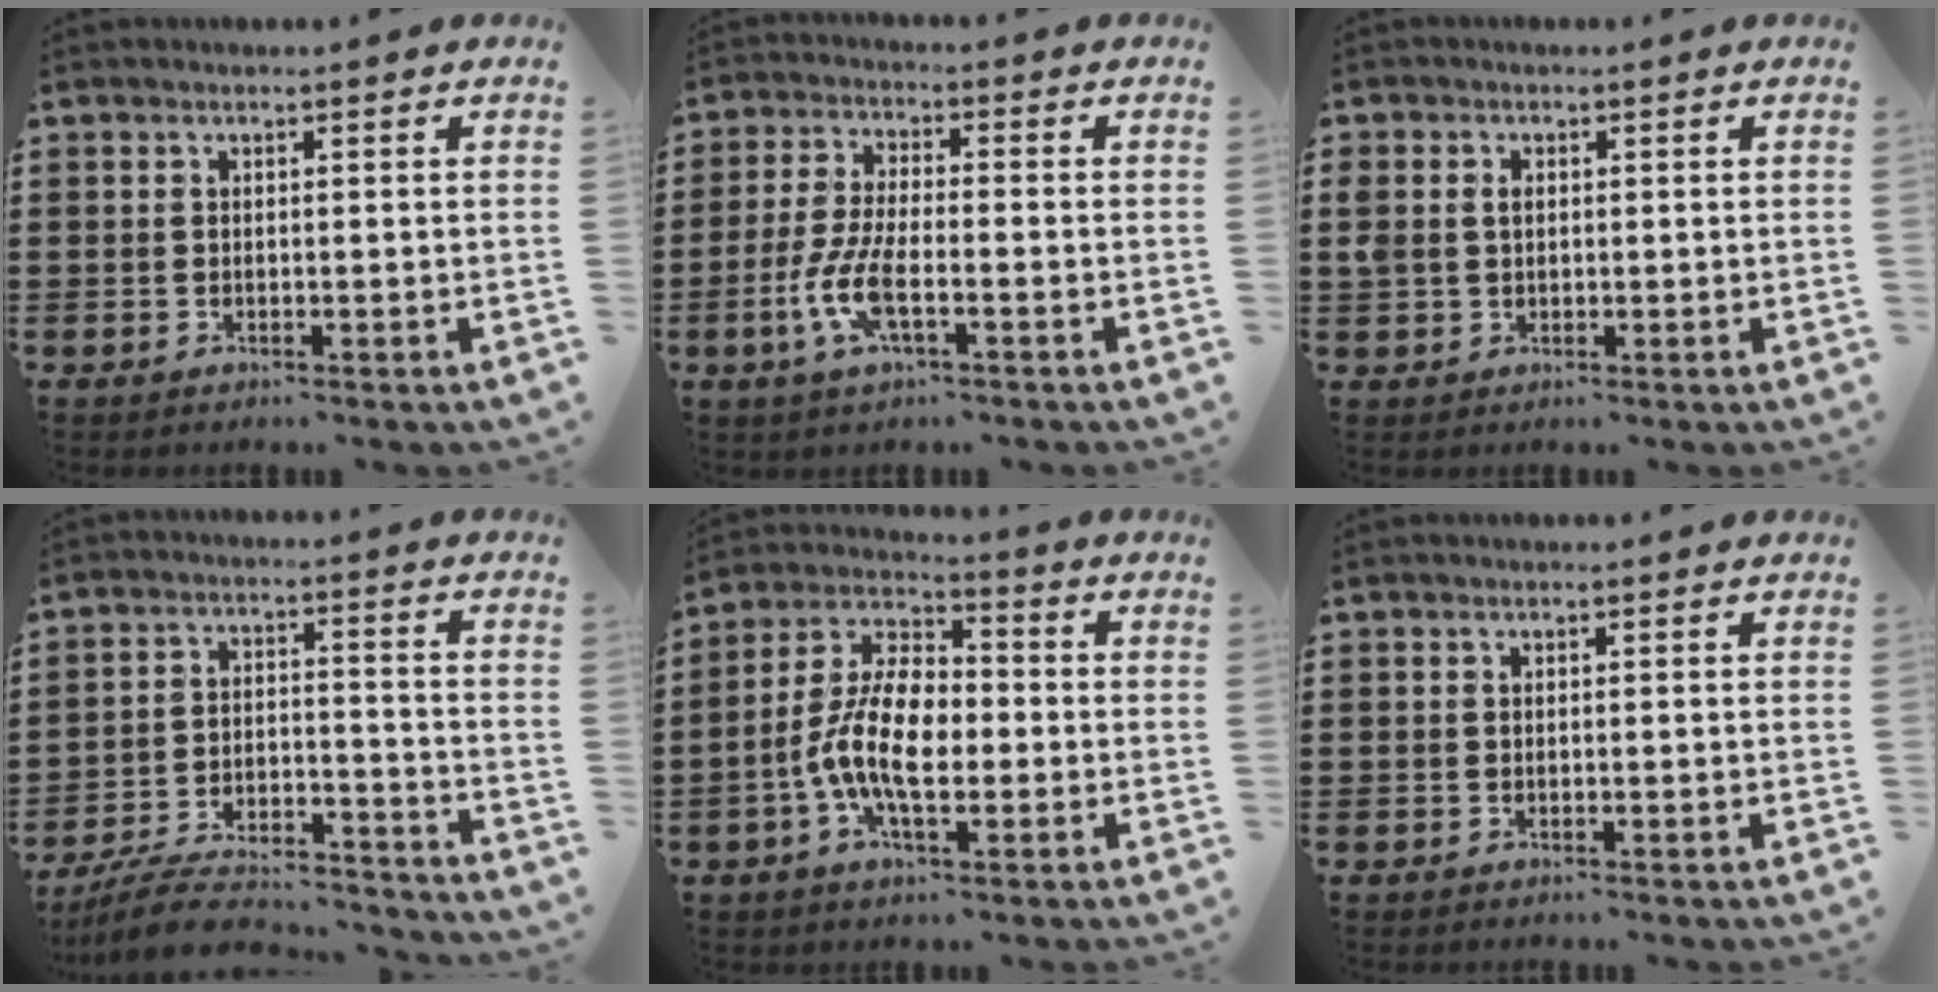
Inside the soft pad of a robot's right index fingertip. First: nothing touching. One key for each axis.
{"total": 7.2, "fx": -2.8, "fy": 2.1, "fz": 6.2, "tx": -0.152, "ty": -0.018, "tz": -0.058}
{"total": 2.1, "fx": 0.4, "fy": 1.7, "fz": 1.3, "tx": -0.030, "ty": 0.010, "tz": 0.006}
{"total": 7.6, "fx": -7.0, "fy": 1.3, "fz": 2.7, "tx": -0.054, "ty": 0.008, "tz": -0.137}
{"total": 10.8, "fx": -2.4, "fy": 5.2, "fz": 9.1, "tx": -0.211, "ty": -0.006, "tz": -0.051}
{"total": 0.0}